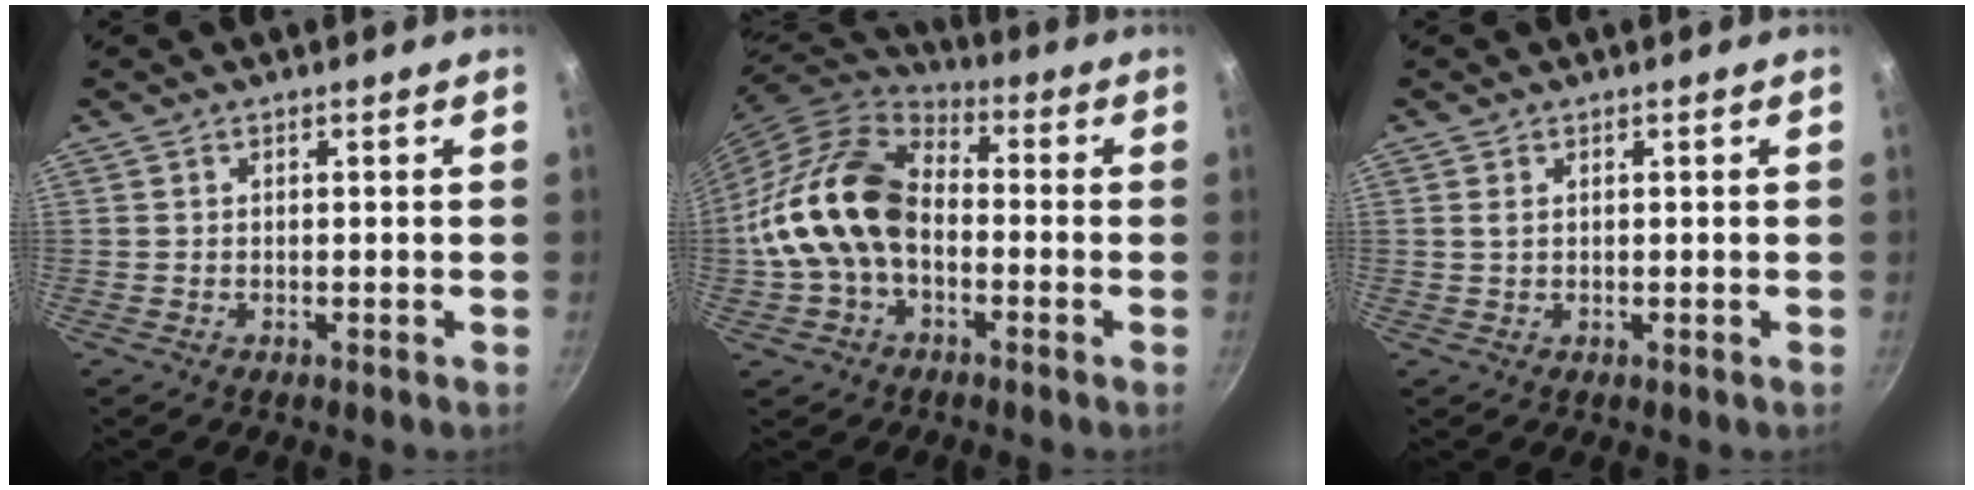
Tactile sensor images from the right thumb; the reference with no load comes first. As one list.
[{"total": 17.8, "force": [-2.2, 12.2, 12.8], "torque": [-0.215, 0.045, -0.054]}, {"total": 1.3, "force": [0.4, 0.7, 0.9], "torque": [-0.021, 0.001, 0.009]}]